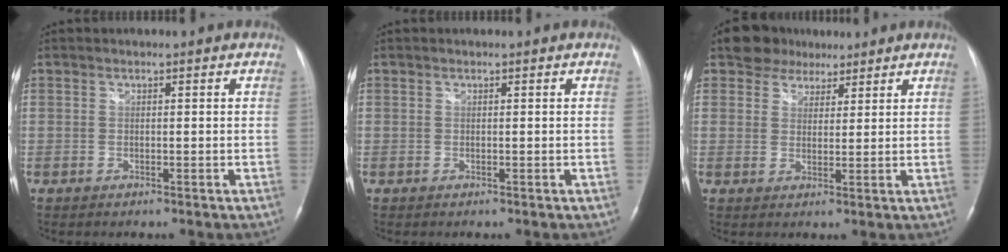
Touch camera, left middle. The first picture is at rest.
{"total": 0.0}
{"total": 5.6, "force": [4.2, 3.7, 0.7], "torque": [-0.013, 0.015, 0.071]}